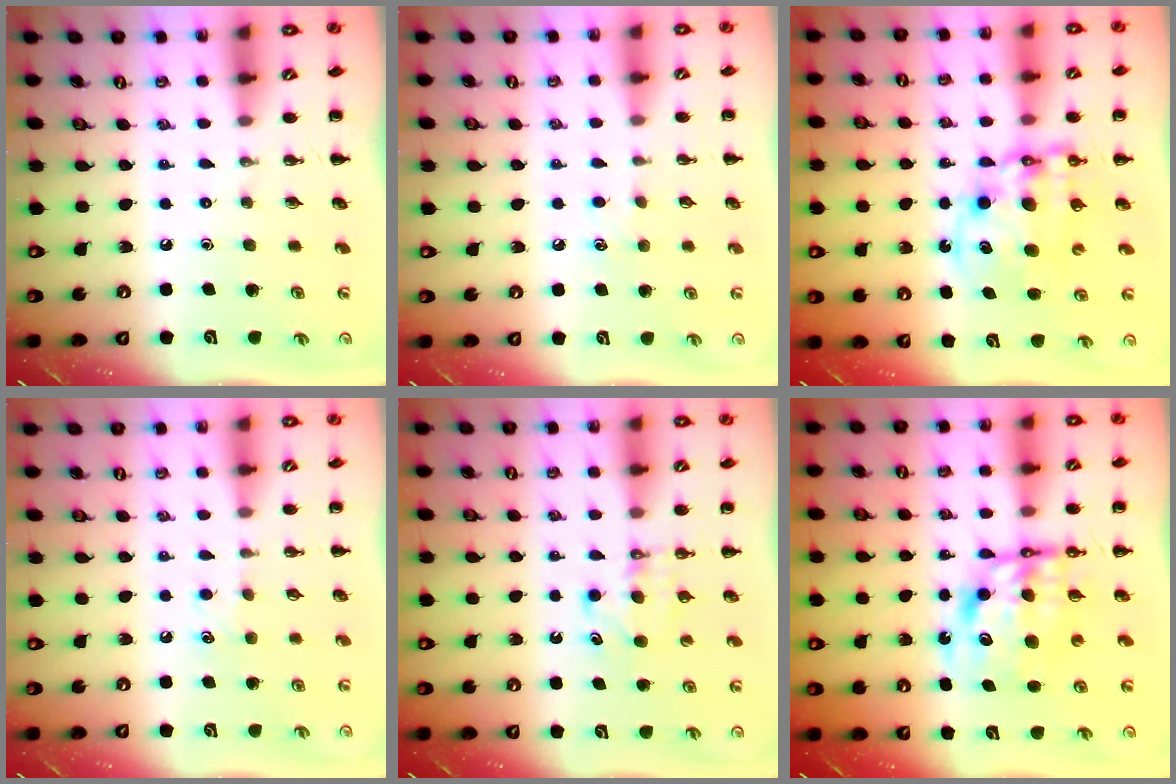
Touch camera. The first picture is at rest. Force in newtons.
{"total": 4.4, "press": 4.2, "slide": 1.5}
{"total": 11.4, "press": 11.1, "slide": 2.8}
{"total": 4.9, "press": 4.7, "slide": 1.4}
{"total": 5.6, "press": 5.4, "slide": 1.5}
{"total": 10.3, "press": 9.9, "slide": 2.8}